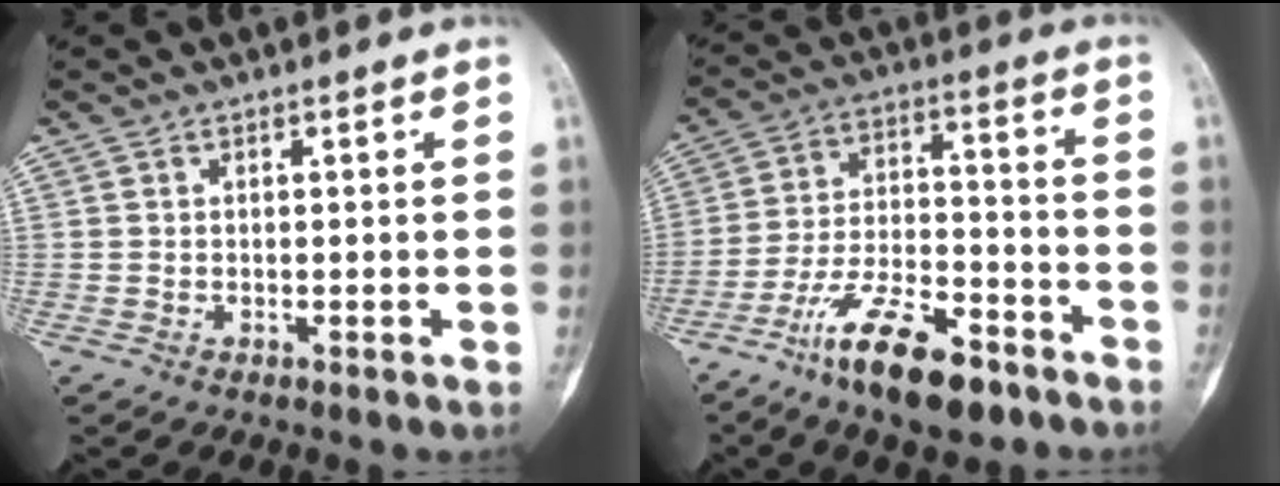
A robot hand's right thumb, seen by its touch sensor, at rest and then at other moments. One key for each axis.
{"total": 15.3, "fx": -10.0, "fy": 5.5, "fz": 10.2, "tx": -0.173, "ty": 0.063, "tz": -0.179}